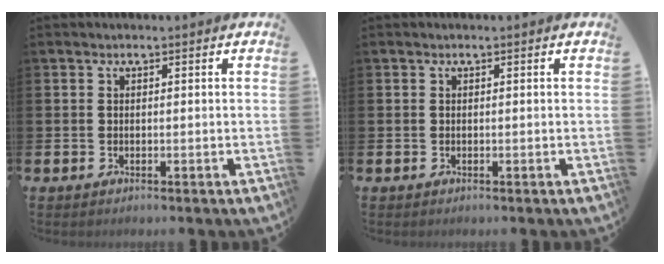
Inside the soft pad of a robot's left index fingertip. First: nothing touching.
{"total": 0.0}